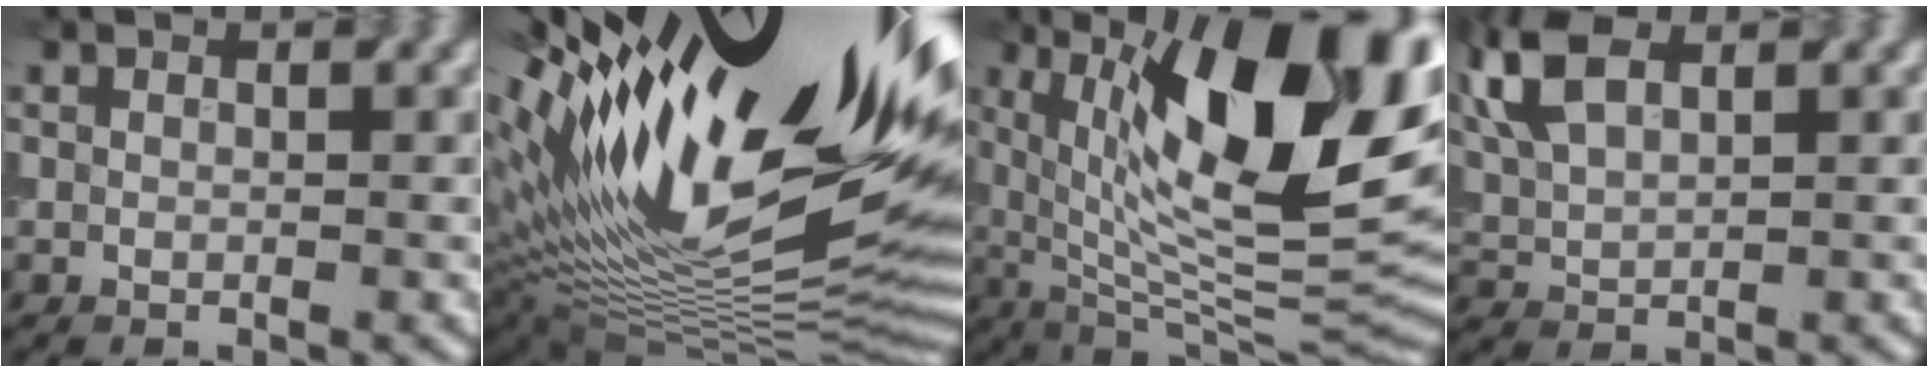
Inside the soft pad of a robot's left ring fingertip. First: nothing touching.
{"total": 20.5, "force": [9.3, 6.7, 17.0], "torque": [-0.267, 0.030, 0.170]}
{"total": 16.4, "force": [5.3, 5.4, 14.5], "torque": [-0.213, 0.000, 0.096]}
{"total": 7.9, "force": [3.8, 4.3, 5.5], "torque": [-0.156, 0.042, 0.075]}